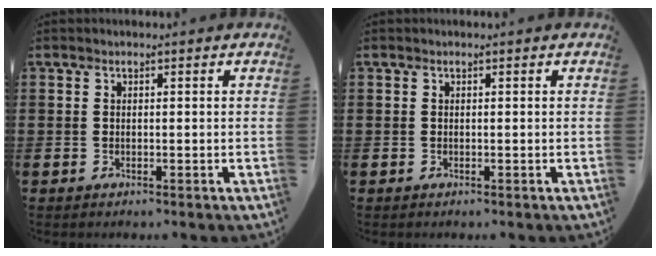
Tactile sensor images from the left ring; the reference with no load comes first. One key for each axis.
{"total": 0.0}